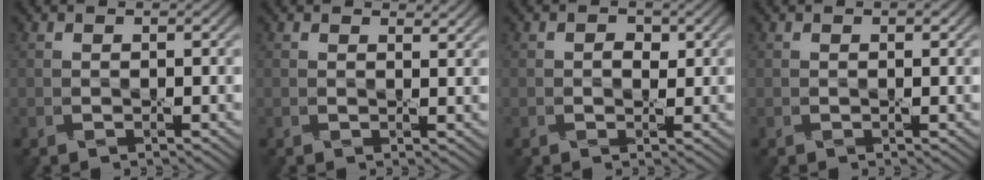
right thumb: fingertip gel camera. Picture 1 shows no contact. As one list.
[{"total": 1.4, "force": [1.3, 0.3, 0.5], "torque": [-0.007, -0.005, 0.018]}, {"total": 1.3, "force": [0.4, 1.0, 0.8], "torque": [-0.008, -0.003, 0.007]}, {"total": 0.7, "force": [0.4, 0.2, 0.6], "torque": [-0.005, 0.001, 0.005]}]